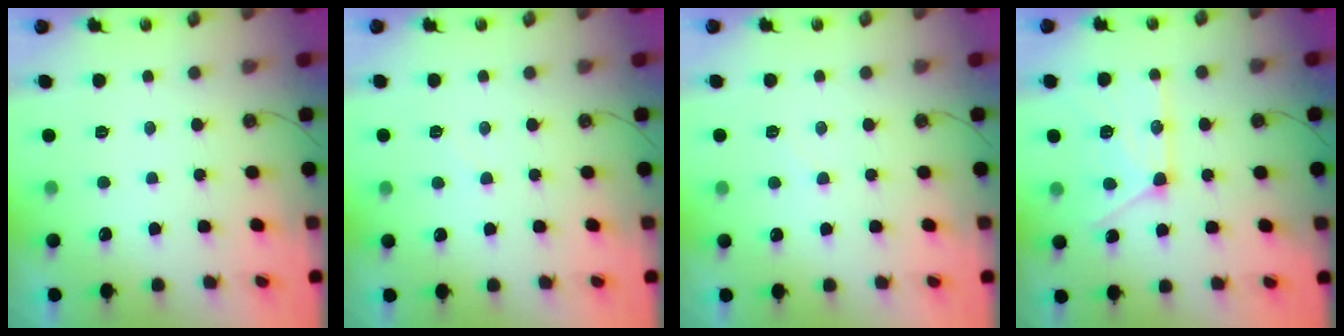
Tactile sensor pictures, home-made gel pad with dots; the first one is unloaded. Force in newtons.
{"total": 2.9, "press": 2.9, "slide": 0.4}
{"total": 3.5, "press": 3.5, "slide": 0.5}
{"total": 14.4, "press": 14.4, "slide": 0.7}